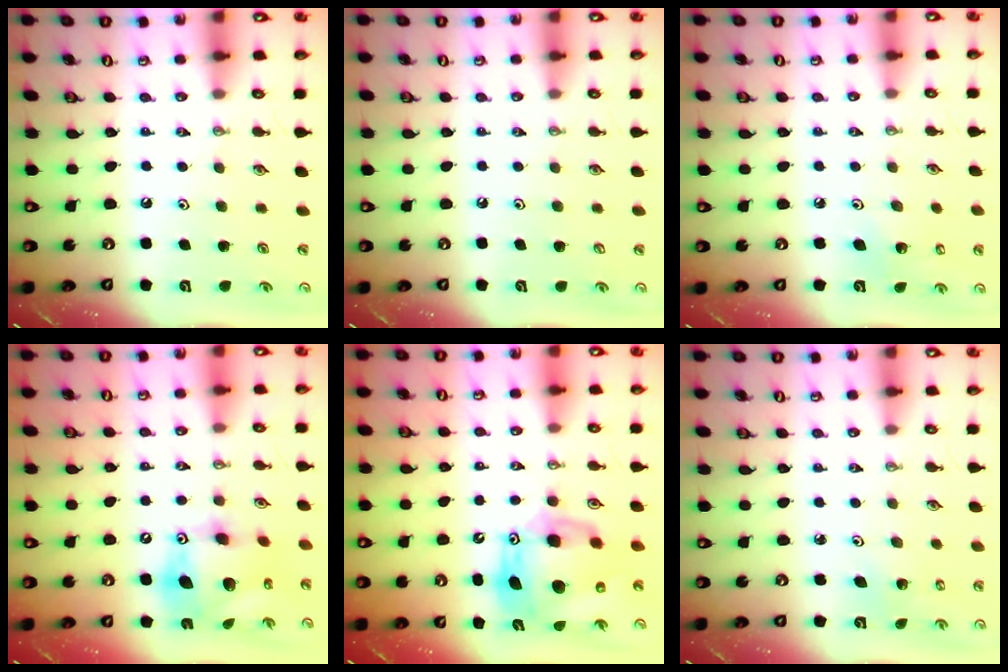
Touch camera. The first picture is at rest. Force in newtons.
{"total": 1.0, "press": 0.2, "slide": 1.0}
{"total": 4.9, "press": 4.5, "slide": 2.0}
{"total": 15.1, "press": 15.0, "slide": 1.5}
{"total": 15.6, "press": 15.5, "slide": 1.4}
{"total": 2.2, "press": 2.2, "slide": 0.2}